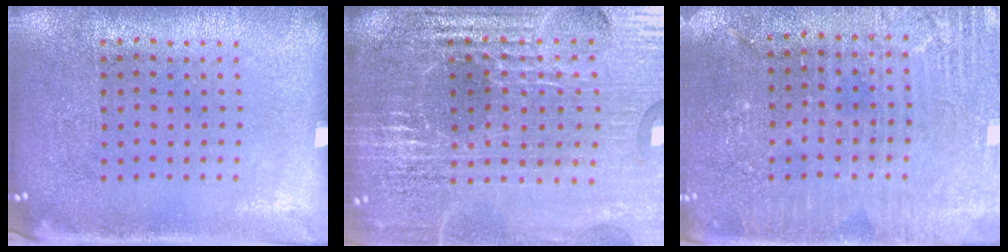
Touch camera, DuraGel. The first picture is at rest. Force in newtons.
{"total": 5.9, "press": 5.3, "slide": 2.6}
{"total": 3.1, "press": 3.1, "slide": 0.5}